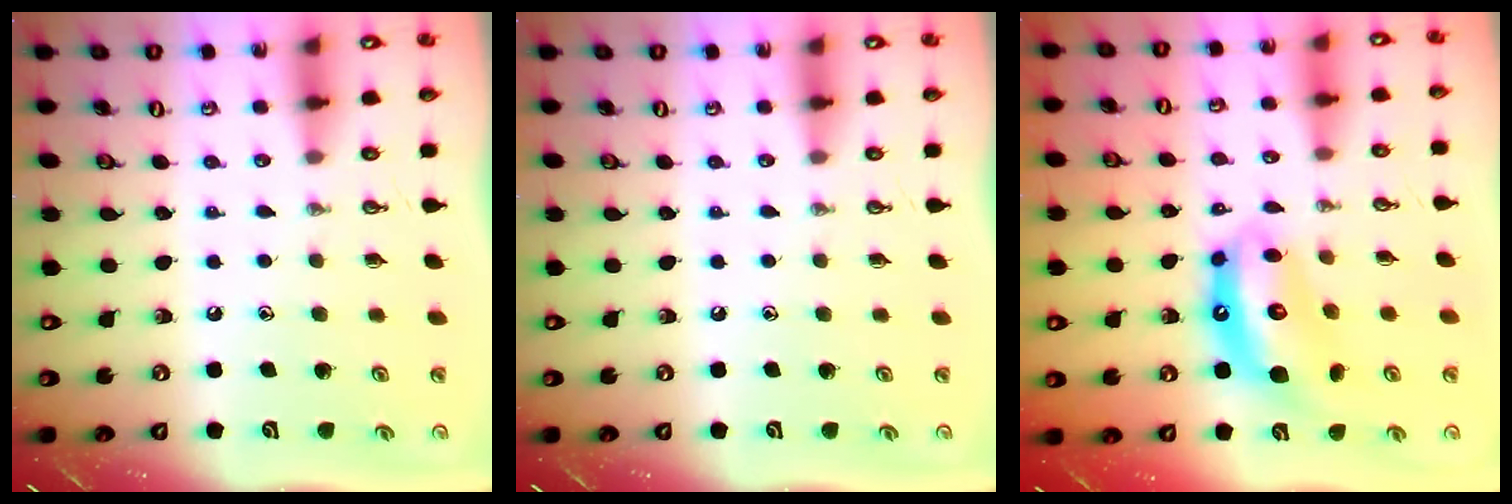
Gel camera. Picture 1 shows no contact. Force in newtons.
{"total": 0.0}
{"total": 12.2, "press": 12.2, "slide": 1.1}